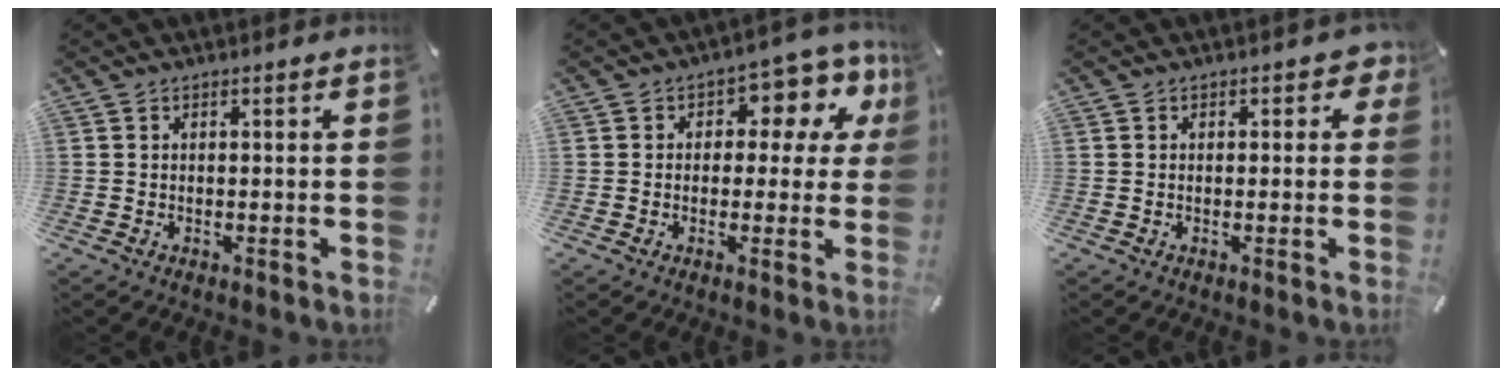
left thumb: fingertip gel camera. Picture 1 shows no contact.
{"total": 9.0, "force": [2.8, 5.8, 6.3], "torque": [-0.072, -0.018, 0.043]}
{"total": 2.1, "force": [0.3, 1.3, 1.5], "torque": [-0.015, 0.001, 0.000]}